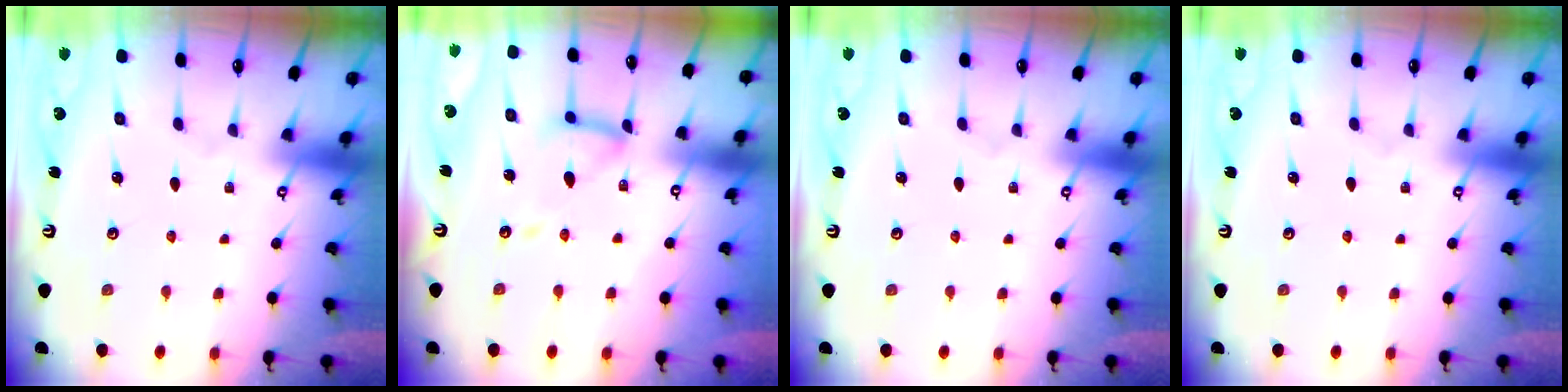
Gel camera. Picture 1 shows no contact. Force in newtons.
{"total": 12.5, "press": 12.4, "slide": 1.3}
{"total": 0.0}
{"total": 0.0}